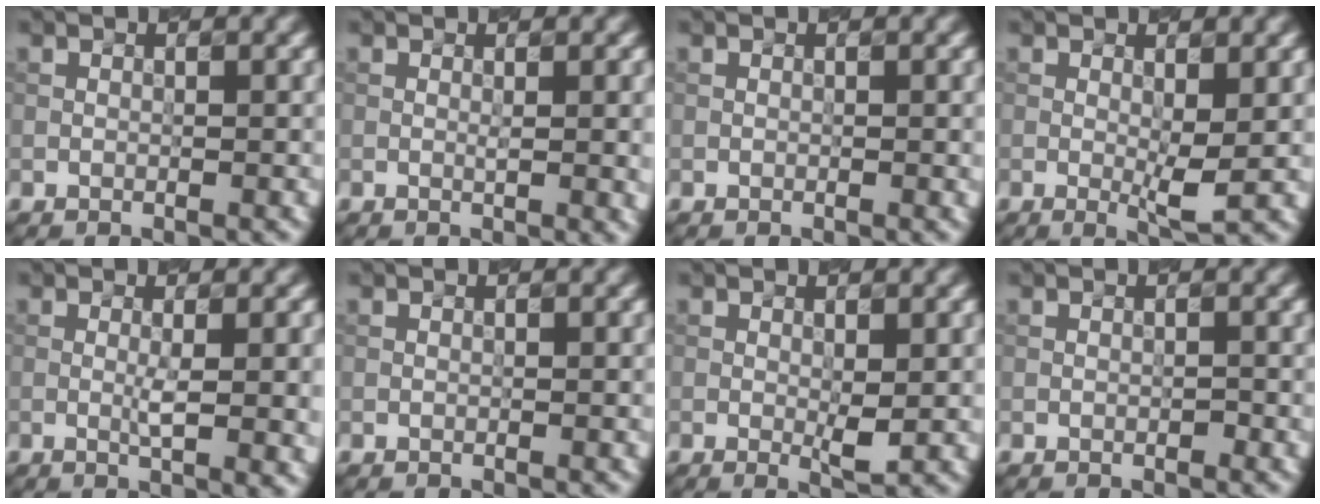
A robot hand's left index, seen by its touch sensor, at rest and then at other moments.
{"total": 2.3, "force": [0.0, 0.5, 2.2], "torque": [-0.028, 0.003, 0.002]}
{"total": 0.5, "force": [-0.1, 0.1, 0.5], "torque": [-0.005, 0.001, 0.000]}
{"total": 2.6, "force": [0.2, 0.3, 2.6], "torque": [-0.047, -0.008, 0.008]}
{"total": 4.2, "force": [-0.2, 0.8, 4.1], "torque": [-0.066, -0.001, 0.002]}
{"total": 0.0}
{"total": 1.6, "force": [0.1, 0.1, 1.6], "torque": [-0.030, -0.004, 0.007]}
{"total": 0.0}